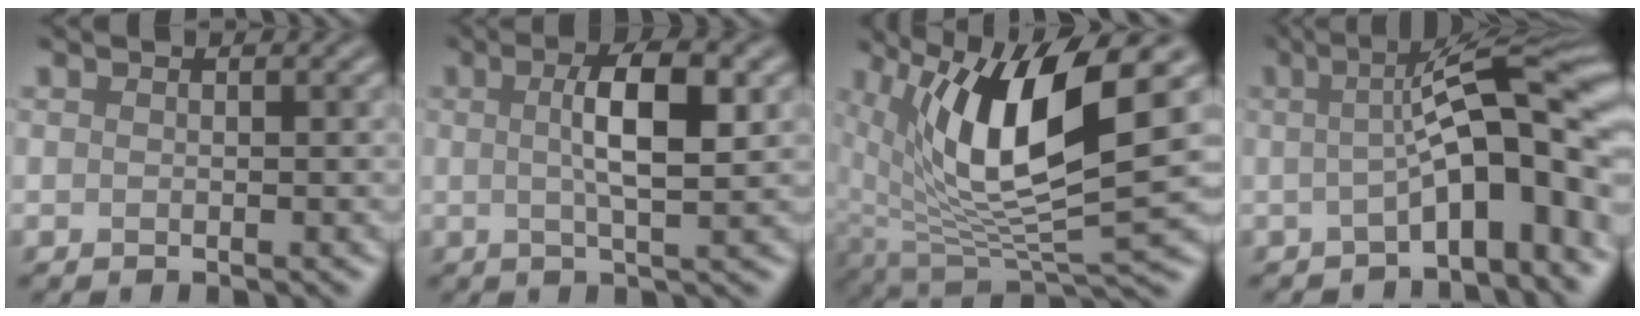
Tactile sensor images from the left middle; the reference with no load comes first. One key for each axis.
{"total": 5.3, "fx": 1.0, "fy": 1.2, "fz": 5.1, "tx": -0.085, "ty": 0.009, "tz": 0.015}
{"total": 12.3, "fx": 3.7, "fy": 3.9, "fz": 11.0, "tx": -0.206, "ty": -0.010, "tz": 0.074}
{"total": 10.0, "fx": -0.4, "fy": 2.4, "fz": 9.7, "tx": -0.120, "ty": 0.020, "tz": -0.018}